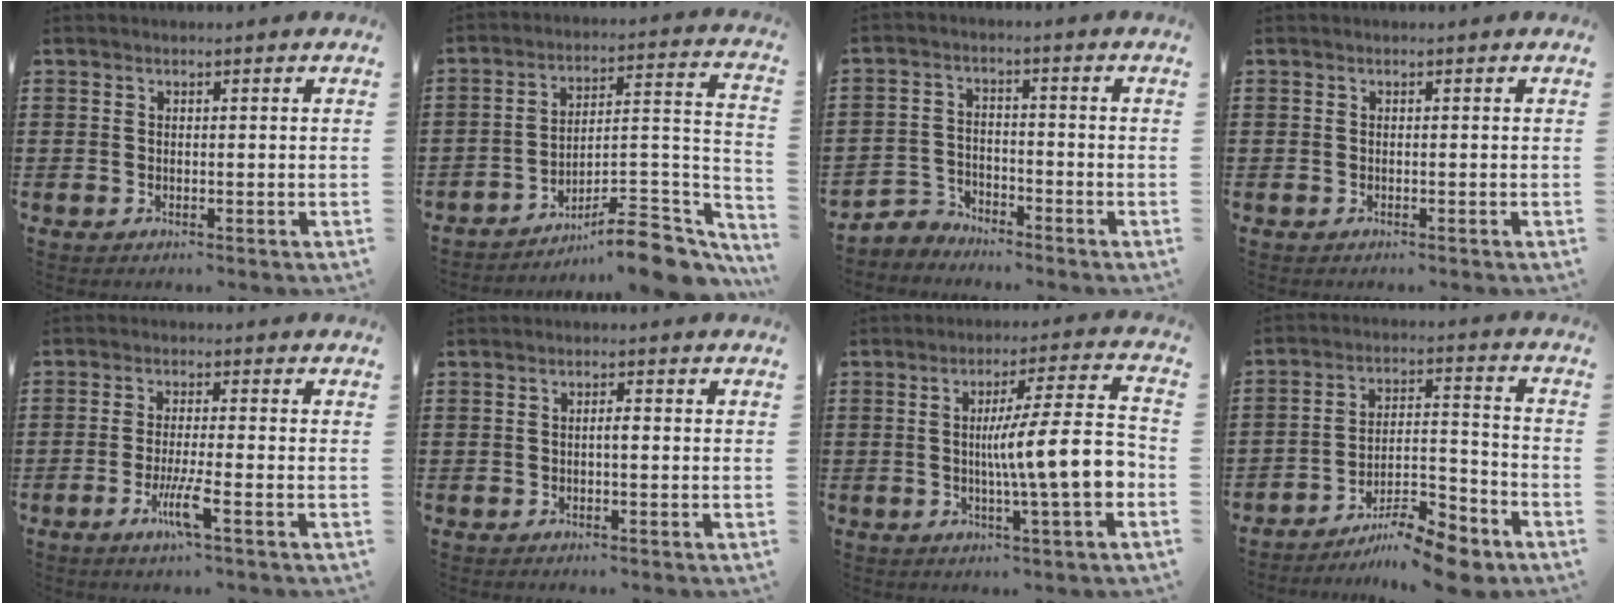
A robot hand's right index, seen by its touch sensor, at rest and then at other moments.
{"total": 10.2, "force": [-8.1, 2.4, 5.7], "torque": [-0.069, 0.020, -0.155]}
{"total": 3.5, "force": [-3.3, 1.1, 0.1], "torque": [-0.018, 0.003, -0.074]}
{"total": 0.0}
{"total": 5.5, "force": [-2.8, 0.1, 4.8], "torque": [-0.098, -0.017, -0.052]}
{"total": 1.3, "force": [-0.3, 0.2, 1.2], "torque": [-0.023, -0.001, -0.005]}
{"total": 11.8, "force": [-1.4, 1.3, 11.6], "torque": [-0.176, -0.011, -0.030]}
{"total": 10.5, "force": [-8.9, 2.1, 5.1], "torque": [-0.074, 0.033, -0.167]}